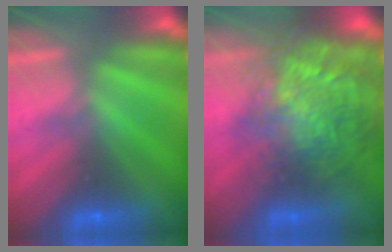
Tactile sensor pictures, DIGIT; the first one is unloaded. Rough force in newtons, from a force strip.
{"total": 8.3}